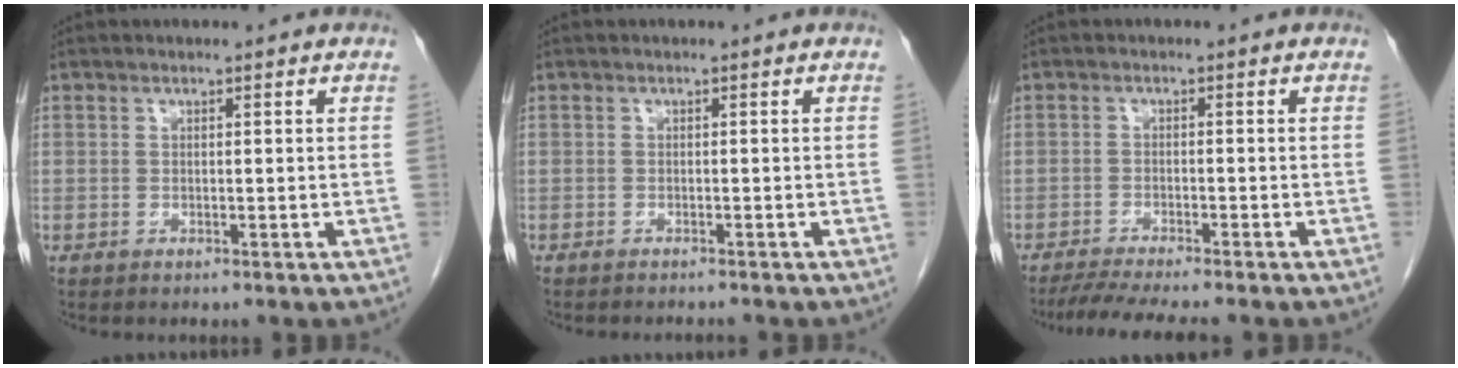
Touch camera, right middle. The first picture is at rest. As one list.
[{"total": 2.3, "force": [-2.2, 0.0, 0.7], "torque": [-0.010, -0.003, -0.029]}, {"total": 7.0, "force": [-6.1, -0.3, 3.5], "torque": [-0.048, -0.017, -0.100]}]